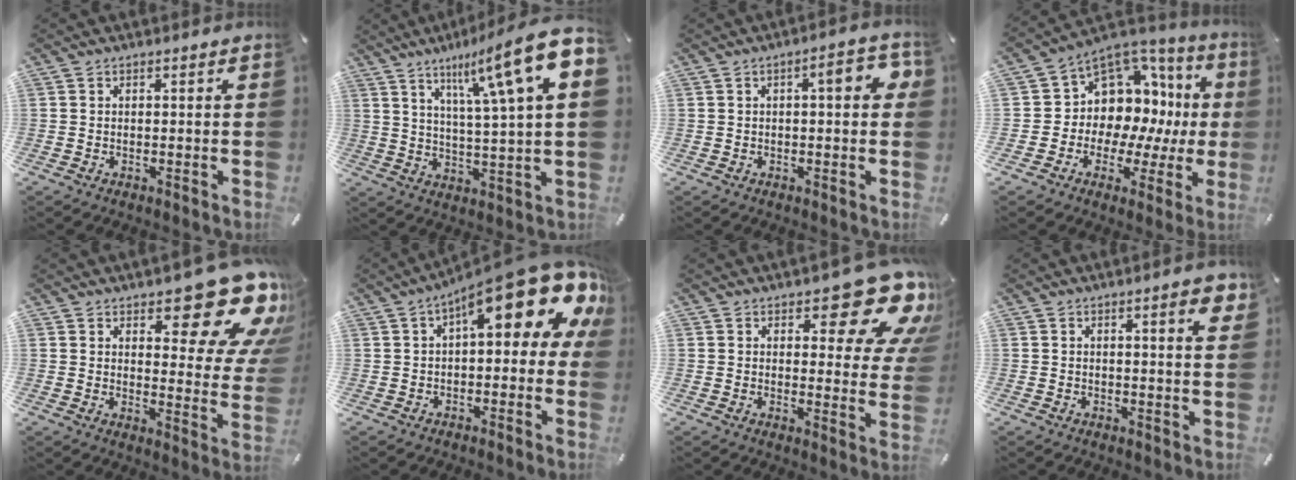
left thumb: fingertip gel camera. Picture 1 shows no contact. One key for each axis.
{"total": 17.0, "fx": 8.7, "fy": 2.7, "fz": 14.3, "tx": -0.229, "ty": -0.041, "tz": 0.128}
{"total": 6.7, "fx": 1.1, "fy": 2.3, "fz": 6.2, "tx": -0.083, "ty": 0.001, "tz": 0.010}
{"total": 9.9, "fx": 3.3, "fy": 8.7, "fz": 3.4, "tx": -0.055, "ty": -0.065, "tz": 0.068}
{"total": 19.9, "fx": 13.1, "fy": 8.4, "fz": 12.4, "tx": -0.140, "ty": -0.105, "tz": 0.217}
{"total": 19.7, "fx": 9.6, "fy": 6.8, "fz": 15.8, "tx": -0.225, "ty": -0.075, "tz": 0.159}
{"total": 16.9, "fx": 10.4, "fy": 7.0, "fz": 11.4, "tx": -0.127, "ty": -0.083, "tz": 0.171}
{"total": 5.1, "fx": 2.3, "fy": 1.1, "fz": 4.4, "tx": -0.064, "ty": -0.008, "tz": 0.033}